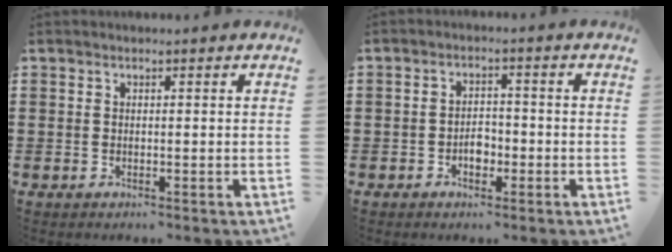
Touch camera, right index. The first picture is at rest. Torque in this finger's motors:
{"motor_torque": [2.14, 0.00, 0.11, 0.02]}